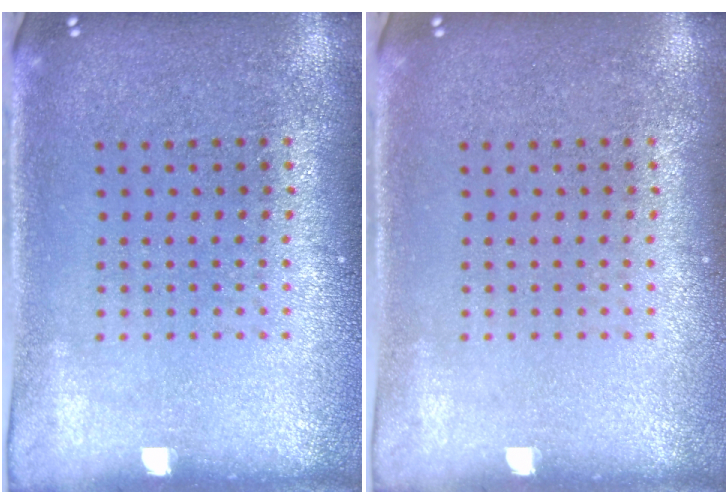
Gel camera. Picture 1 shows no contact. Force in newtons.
{"total": 0.0}